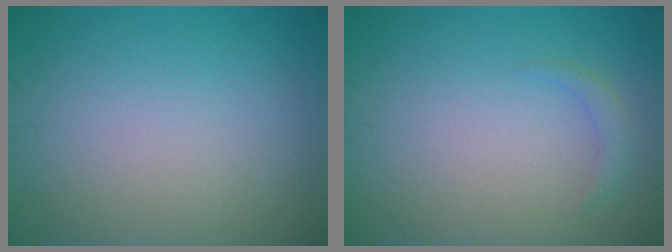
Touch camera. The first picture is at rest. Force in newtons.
{"total": 1.1, "press": 1.1, "slide": 0.0}